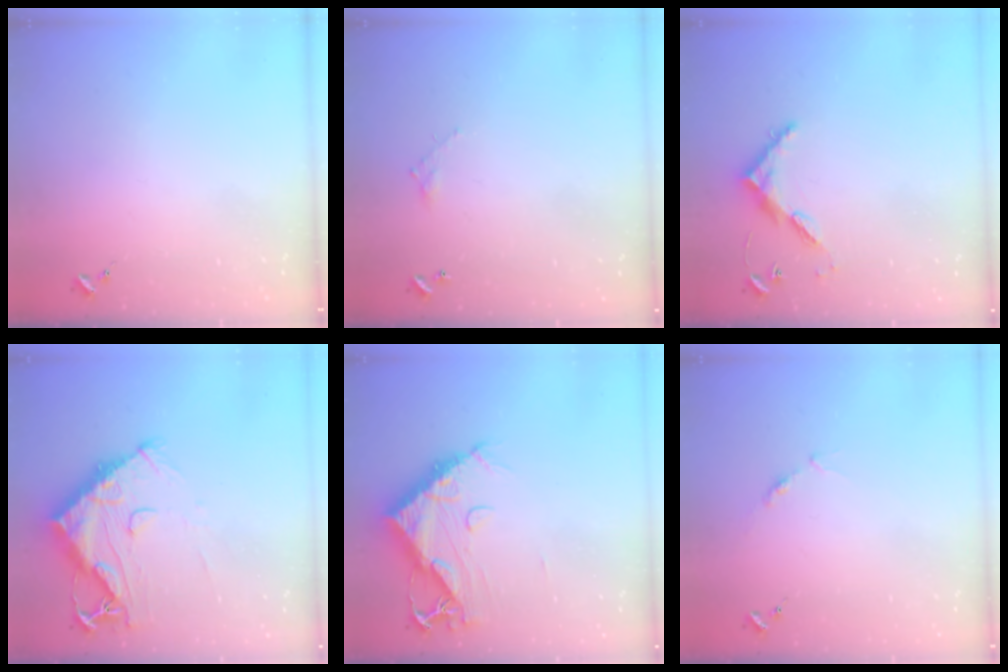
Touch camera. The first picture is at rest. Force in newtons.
{"total": 3.5, "press": 3.5, "slide": 0.2}
{"total": 6.8, "press": 6.8, "slide": 0.5}
{"total": 14.7, "press": 14.6, "slide": 1.5}
{"total": 13.4, "press": 13.3, "slide": 1.5}
{"total": 4.7, "press": 4.7, "slide": 0.5}